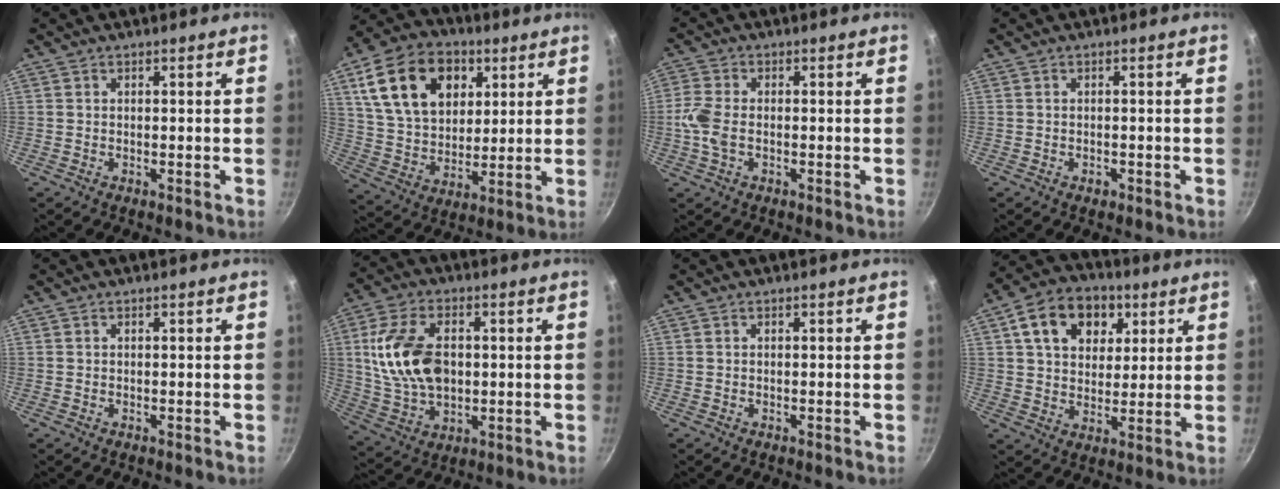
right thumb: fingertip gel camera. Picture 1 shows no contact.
{"total": 20.0, "force": [7.5, 13.8, 12.3], "torque": [-0.195, -0.010, 0.134]}
{"total": 5.4, "force": [-0.9, 3.1, 4.3], "torque": [-0.102, 0.006, -0.026]}
{"total": 1.0, "force": [-0.6, 0.6, 0.5], "torque": [-0.010, 0.003, -0.004]}
{"total": 0.0}
{"total": 15.8, "force": [1.5, 10.2, 12.0], "torque": [-0.212, 0.002, 0.036]}
{"total": 0.0}
{"total": 13.0, "force": [4.9, 9.6, 7.3], "torque": [-0.089, 0.000, 0.072]}